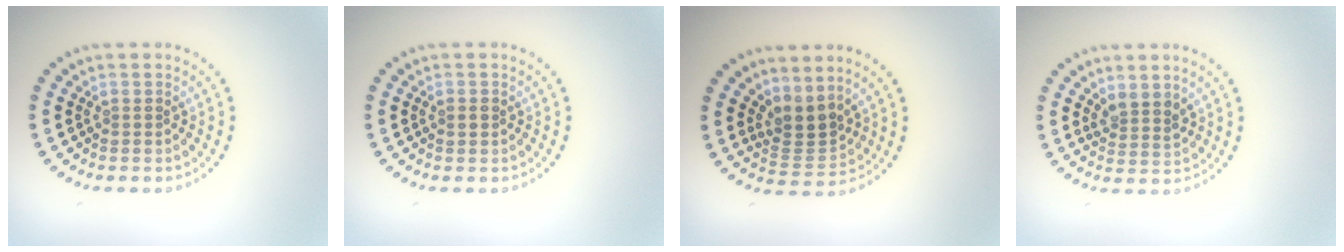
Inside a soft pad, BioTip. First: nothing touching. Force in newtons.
{"total": 1.0, "press": 1.0, "slide": 0.0}
{"total": 2.9, "press": 2.1, "slide": 2.0}
{"total": 2.0, "press": 1.7, "slide": 1.0}